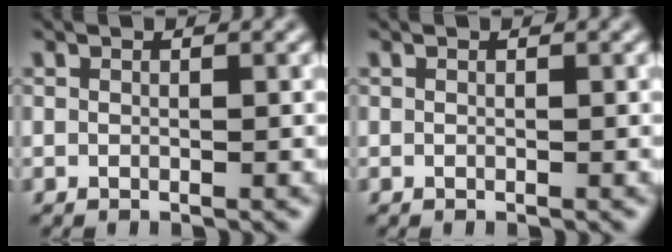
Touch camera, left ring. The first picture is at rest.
{"total": 0.0}